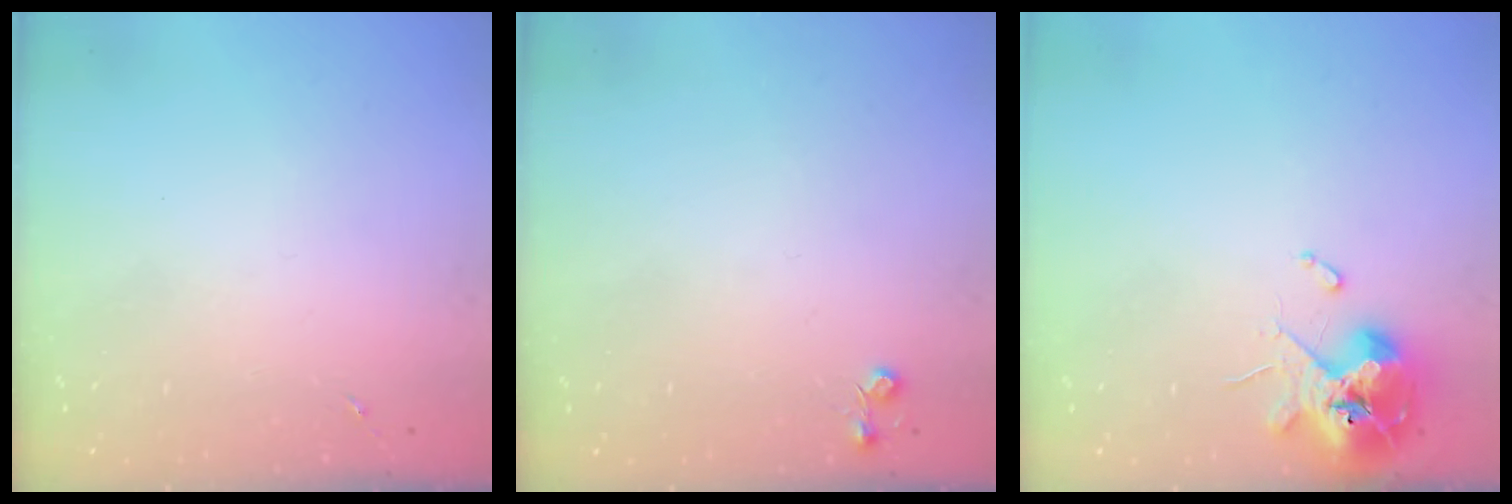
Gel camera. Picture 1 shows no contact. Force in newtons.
{"total": 4.4, "press": 4.4, "slide": 0.7}
{"total": 13.0, "press": 12.8, "slide": 1.8}